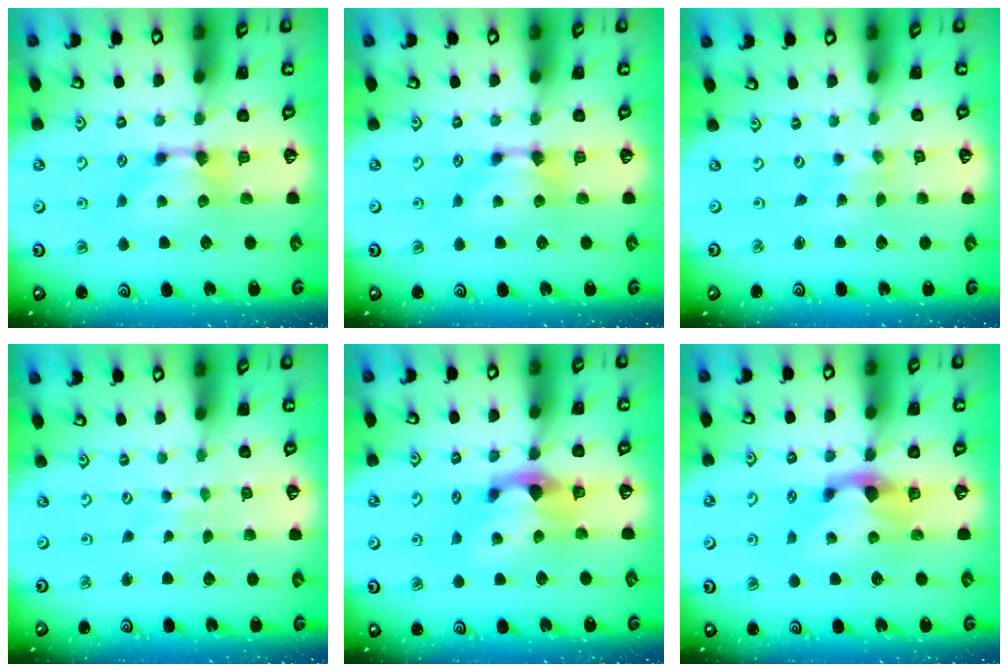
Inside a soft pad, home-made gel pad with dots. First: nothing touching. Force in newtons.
{"total": 0.0}
{"total": 4.9, "press": 4.9, "slide": 0.5}
{"total": 3.9, "press": 3.8, "slide": 0.3}
{"total": 2.5, "press": 2.1, "slide": 1.4}
{"total": 1.7, "press": 1.0, "slide": 1.4}